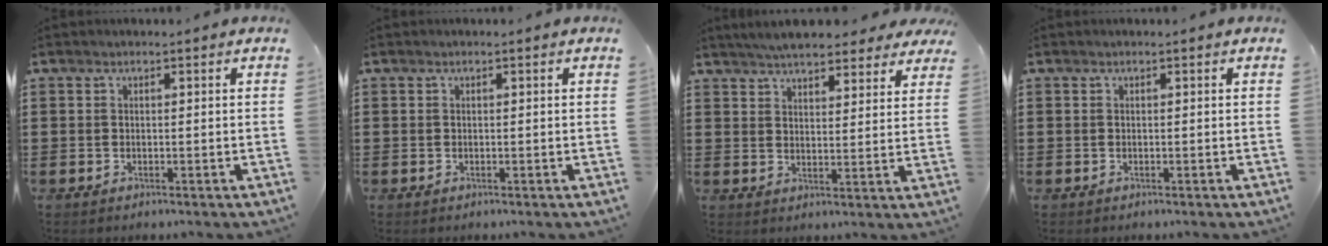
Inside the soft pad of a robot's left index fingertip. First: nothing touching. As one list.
[{"total": 0.0}, {"total": 5.7, "force": [5.4, 0.9, 1.6], "torque": [-0.049, -0.011, 0.100]}, {"total": 0.0}]